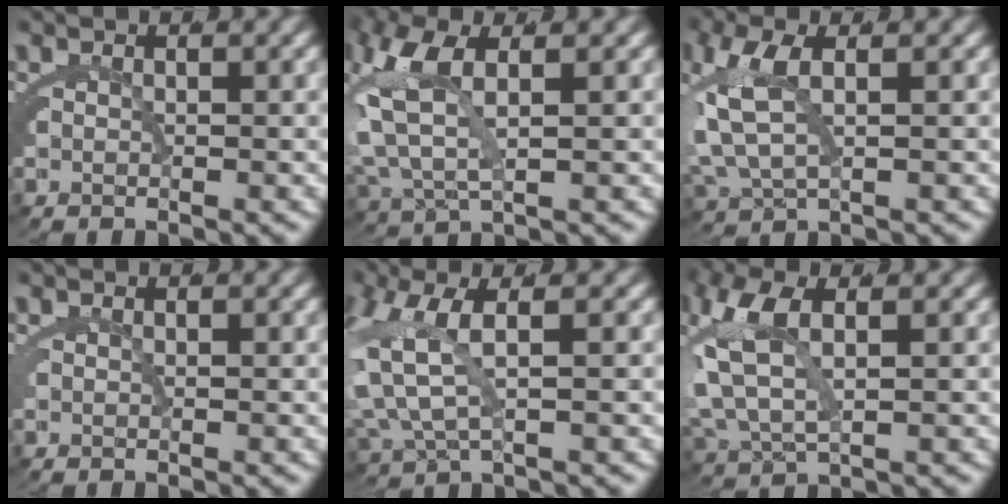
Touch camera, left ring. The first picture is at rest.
{"total": 6.4, "force": [1.4, 3.3, 5.3], "torque": [-0.142, -0.008, 0.034]}
{"total": 4.8, "force": [0.8, 2.4, 4.1], "torque": [-0.113, -0.007, 0.024]}
{"total": 0.5, "force": [0.3, -0.4, 0.0], "torque": [0.004, 0.003, 0.005]}
{"total": 5.5, "force": [0.9, 2.7, 4.8], "torque": [-0.127, -0.007, 0.025]}
{"total": 5.8, "force": [1.2, 3.1, 4.8], "torque": [-0.133, -0.010, 0.034]}